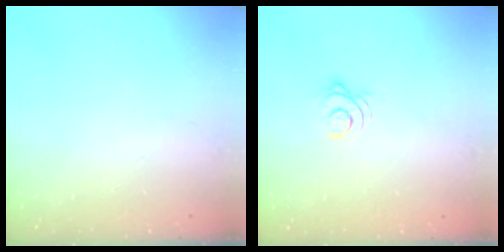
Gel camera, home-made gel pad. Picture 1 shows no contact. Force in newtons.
{"total": 2.7, "press": 2.7, "slide": 0.3}